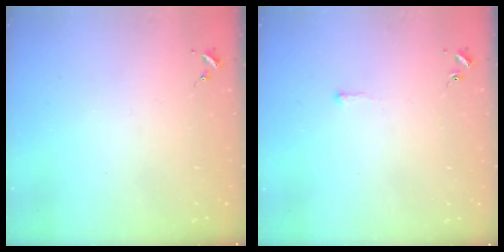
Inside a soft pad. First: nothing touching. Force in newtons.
{"total": 2.6, "press": 2.6, "slide": 0.4}